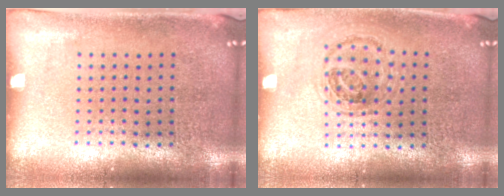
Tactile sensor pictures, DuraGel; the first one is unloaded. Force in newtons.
{"total": 0.9, "press": 0.9, "slide": 0.3}